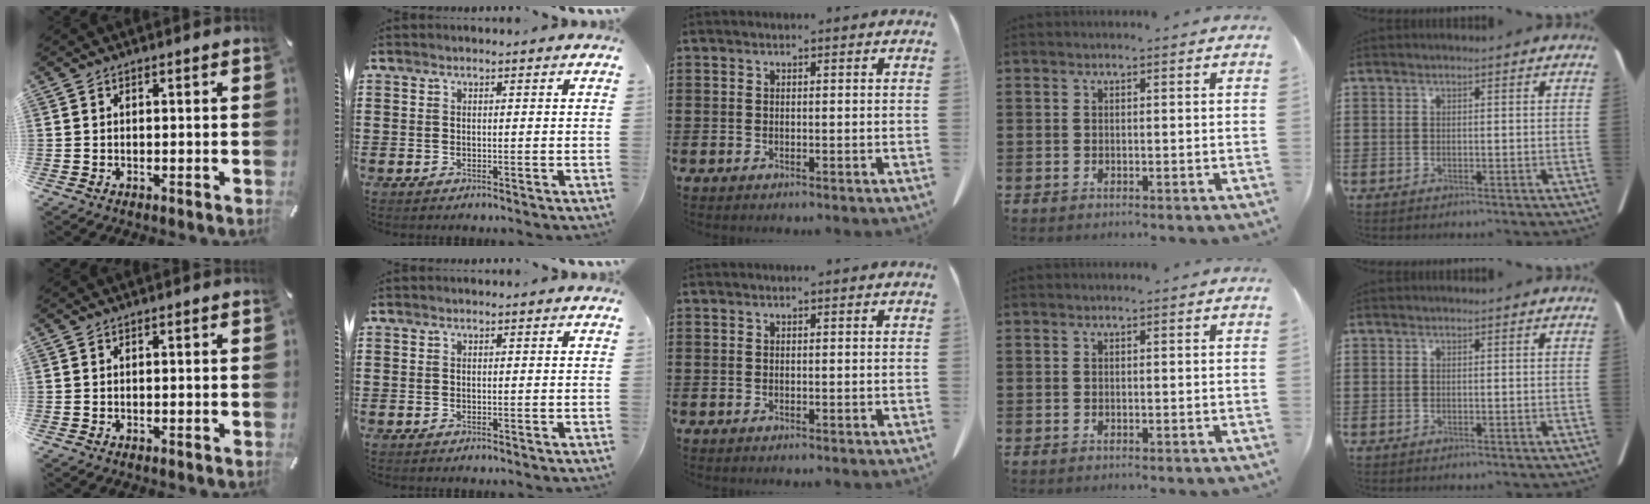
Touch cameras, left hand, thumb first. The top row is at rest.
{}